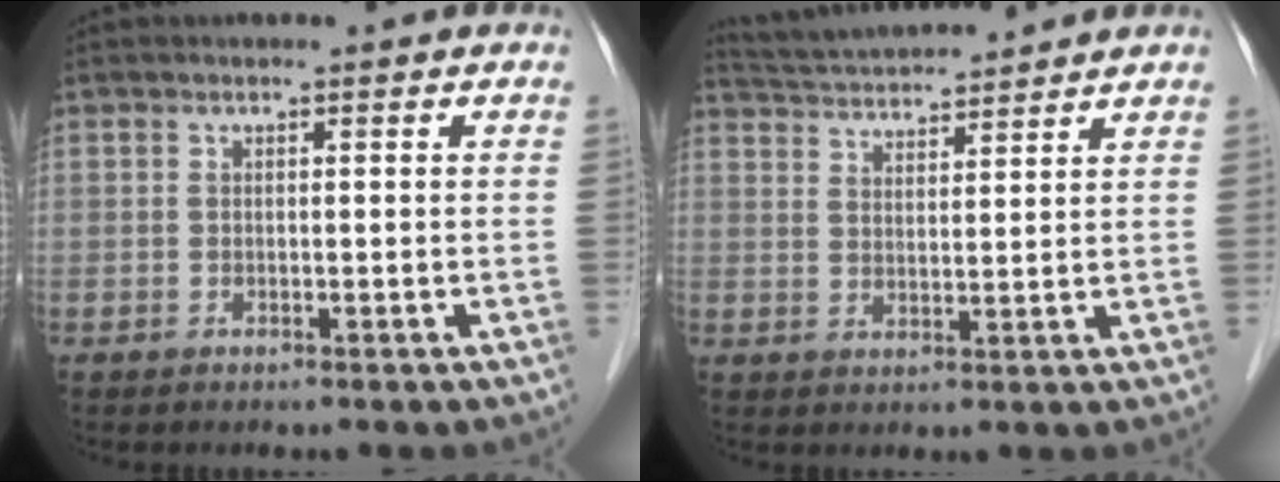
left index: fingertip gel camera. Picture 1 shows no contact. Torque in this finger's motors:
{"motor_torque": [-0.21, -0.76, 0.19, 0.04]}